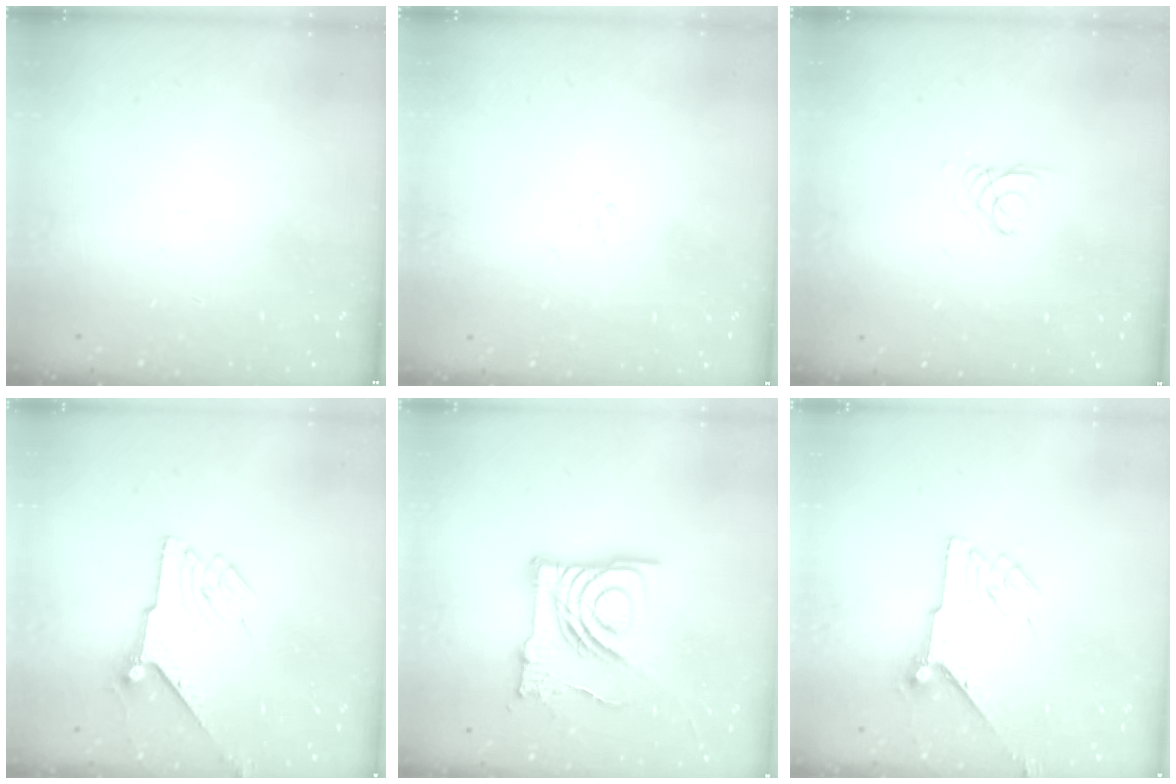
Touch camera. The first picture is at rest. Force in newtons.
{"total": 0.0}
{"total": 1.3, "press": 1.3, "slide": 0.1}
{"total": 7.0, "press": 7.0, "slide": 0.3}
{"total": 15.9, "press": 15.9, "slide": 1.7}
{"total": 7.6, "press": 7.6, "slide": 0.1}